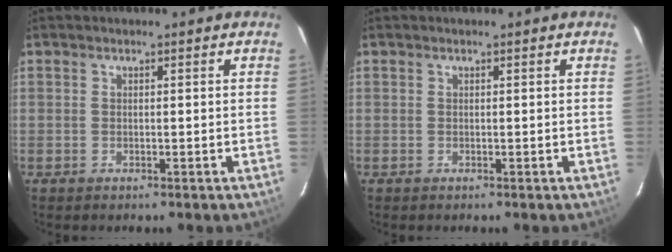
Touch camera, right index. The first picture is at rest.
{"total": 0.0}